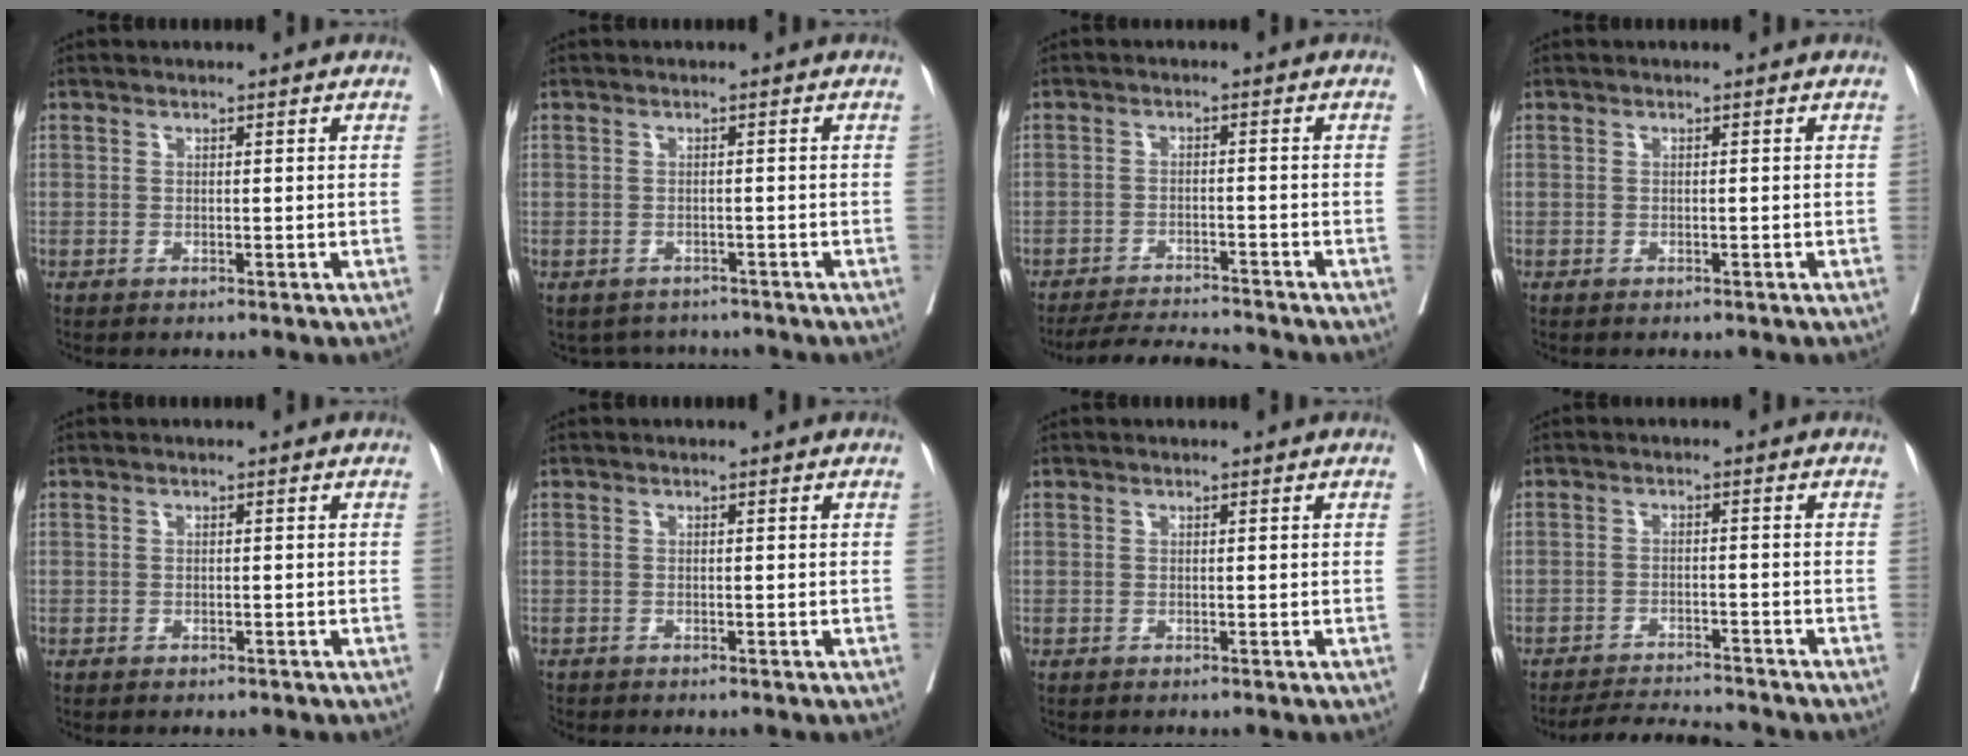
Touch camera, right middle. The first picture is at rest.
{"total": 4.0, "force": [-3.6, 1.9, 0.0], "torque": [0.006, 0.005, -0.048]}
{"total": 7.3, "force": [-7.2, -0.1, 1.4], "torque": [-0.021, -0.007, -0.120]}
{"total": 0.6, "force": [-0.5, 0.3, 0.3], "torque": [-0.009, -0.001, -0.006]}
{"total": 1.2, "force": [-0.9, 0.7, 0.4], "torque": [-0.007, 0.000, -0.009]}
{"total": 0.6, "force": [-0.6, 0.2, 0.0], "torque": [-0.006, -0.002, -0.015]}
{"total": 0.0}
{"total": 6.4, "force": [-6.4, -0.2, 0.8], "torque": [-0.011, -0.005, -0.108]}